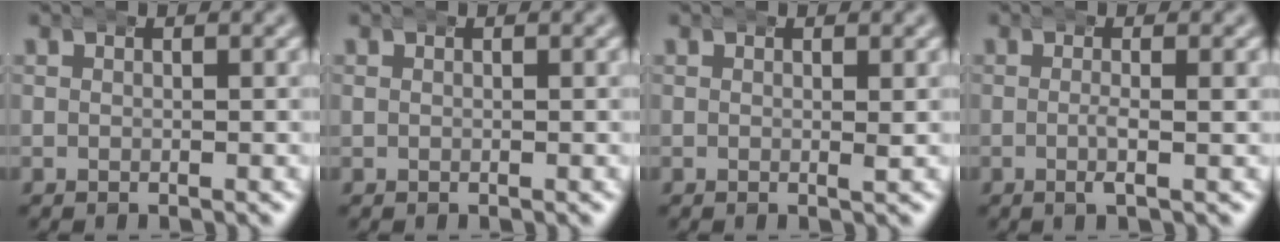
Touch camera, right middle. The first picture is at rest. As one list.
[{"total": 0.0}, {"total": 0.7, "force": [0.4, 0.1, 0.6], "torque": [-0.010, 0.000, 0.003]}, {"total": 2.0, "force": [-0.4, 0.4, 1.9], "torque": [-0.037, -0.001, -0.012]}]